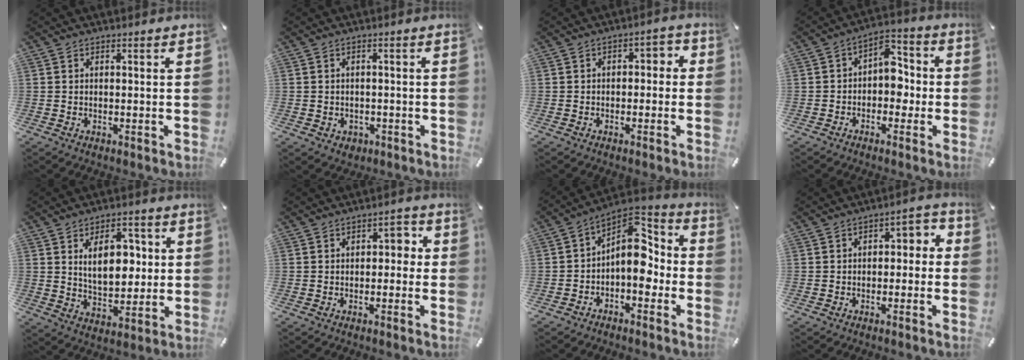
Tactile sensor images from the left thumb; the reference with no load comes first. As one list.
[{"total": 2.4, "force": [-0.6, 2.2, 0.6], "torque": [-0.005, 0.001, -0.016]}, {"total": 3.0, "force": [-1.8, 1.8, 1.6], "torque": [-0.029, 0.018, -0.037]}, {"total": 7.9, "force": [-0.8, 5.8, 5.3], "torque": [-0.067, 0.008, -0.019]}, {"total": 12.0, "force": [2.7, 7.5, 8.9], "torque": [-0.138, 0.001, 0.043]}, {"total": 3.4, "force": [-0.8, 2.3, 2.4], "torque": [-0.025, 0.007, -0.027]}, {"total": 10.6, "force": [-0.5, 7.1, 7.9], "torque": [-0.094, -0.017, -0.013]}, {"total": 3.9, "force": [-1.8, 2.6, 2.3], "torque": [-0.035, 0.015, -0.041]}]